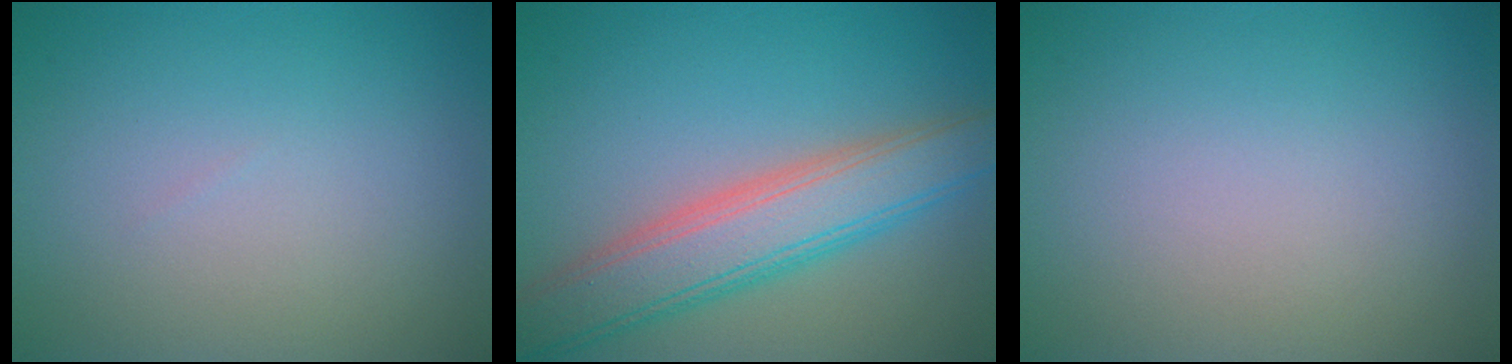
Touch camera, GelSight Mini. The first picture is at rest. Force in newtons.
{"total": 6.6, "press": 6.6, "slide": 0.2}
{"total": 0.0}